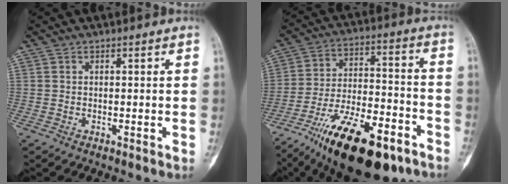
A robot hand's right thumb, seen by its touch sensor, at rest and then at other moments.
{"total": 23.2, "force": [-14.1, 8.8, 16.1], "torque": [-0.261, 0.069, -0.229]}